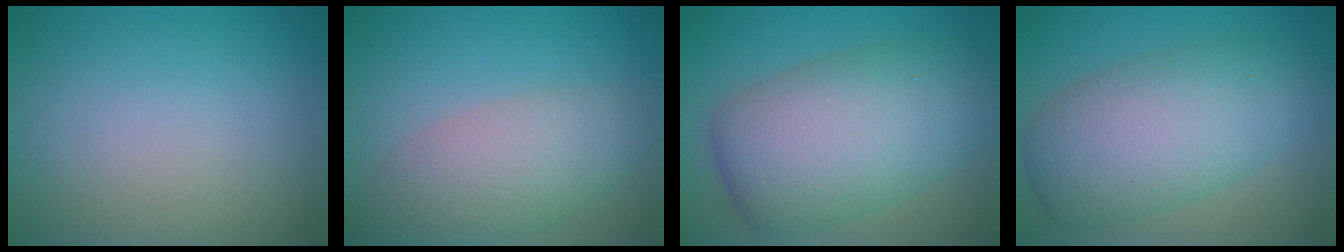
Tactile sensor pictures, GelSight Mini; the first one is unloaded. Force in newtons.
{"total": 5.4, "press": 5.4, "slide": 0.2}
{"total": 10.3, "press": 10.3, "slide": 0.2}
{"total": 8.3, "press": 8.3, "slide": 0.3}